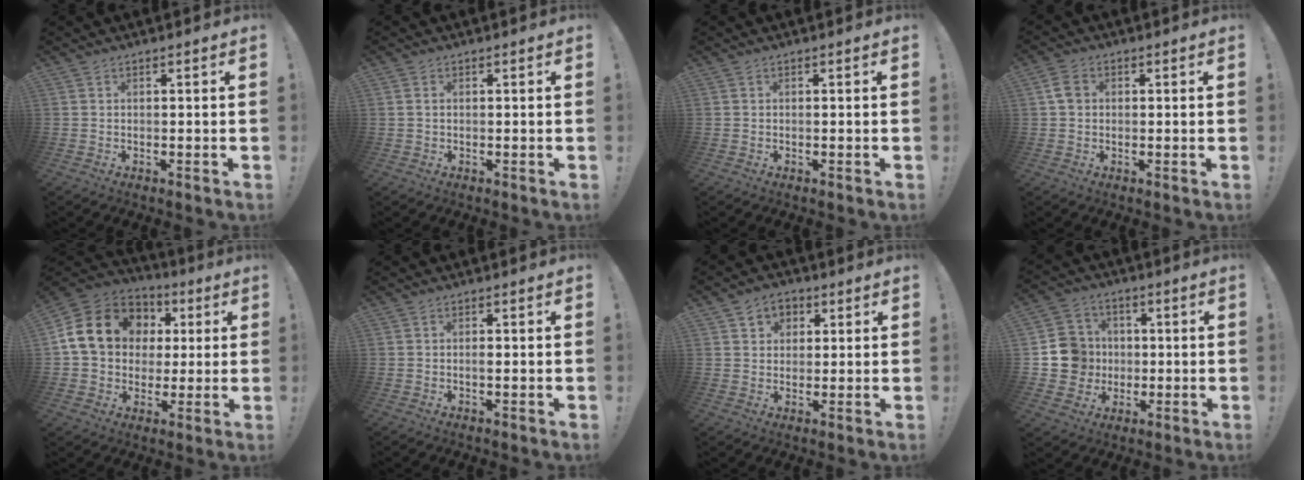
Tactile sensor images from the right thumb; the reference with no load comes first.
{"total": 1.0, "force": [0.2, 0.8, 0.6], "torque": [-0.015, 0.005, 0.004]}
{"total": 0.0}
{"total": 4.5, "force": [0.9, 3.4, 2.7], "torque": [-0.036, 0.004, 0.017]}
{"total": 19.6, "force": [4.5, 15.7, 10.8], "torque": [-0.177, 0.000, 0.102]}
{"total": 0.8, "force": [-0.3, 0.2, 0.8], "torque": [-0.006, -0.003, -0.007]}
{"total": 5.7, "force": [1.8, 5.1, 1.6], "torque": [-0.017, -0.007, 0.033]}
{"total": 12.0, "force": [-0.4, 11.6, 3.3], "torque": [-0.040, 0.013, 0.003]}